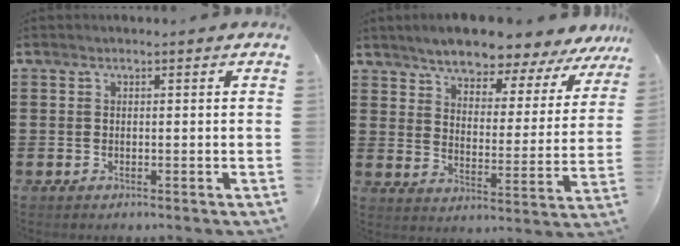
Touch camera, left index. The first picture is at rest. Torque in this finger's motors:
{"motor_torque": [2.14, 0.00, 1.05, 0.21]}